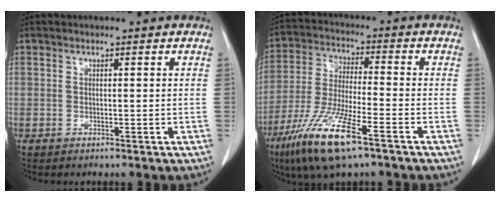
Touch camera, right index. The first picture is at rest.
{"total": 13.3, "force": [-7.8, 1.5, 10.6], "torque": [-0.220, -0.030, -0.144]}